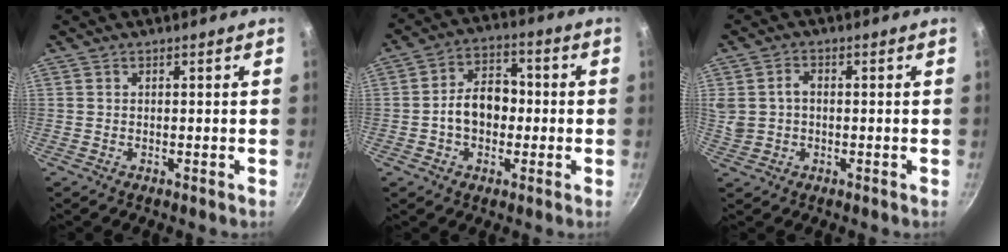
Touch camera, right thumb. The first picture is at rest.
{"total": 9.5, "force": [-0.9, 6.6, 6.7], "torque": [-0.087, 0.028, -0.027]}
{"total": 5.2, "force": [0.2, 4.0, 3.3], "torque": [-0.066, 0.015, 0.007]}